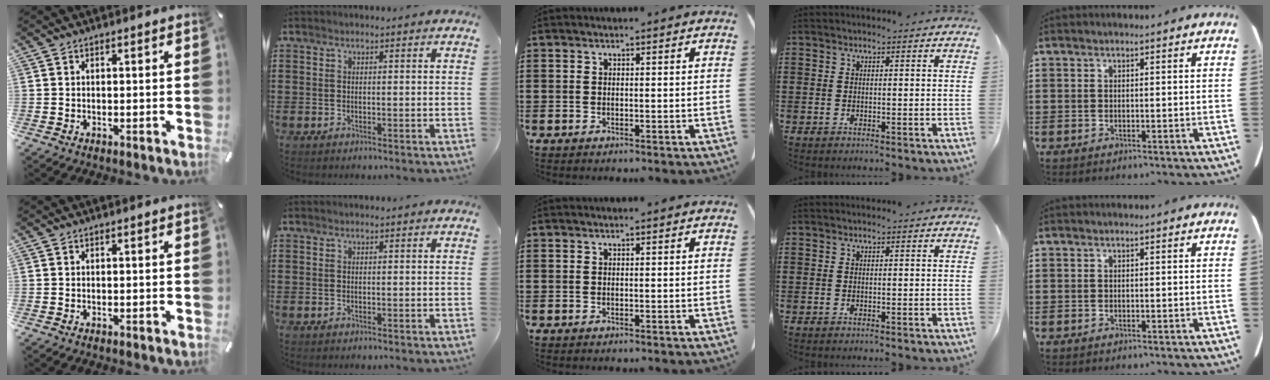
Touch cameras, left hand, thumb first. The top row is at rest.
{}